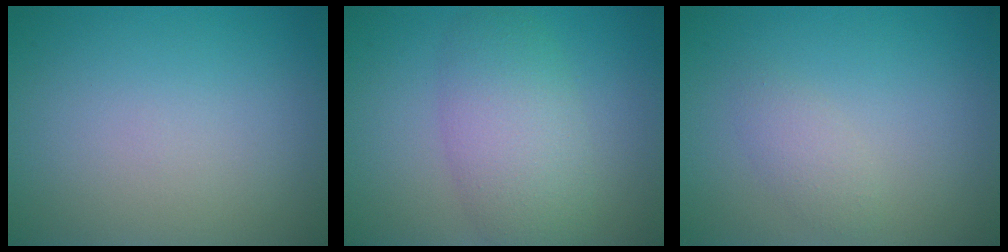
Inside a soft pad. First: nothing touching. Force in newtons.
{"total": 5.2, "press": 5.2, "slide": 0.4}
{"total": 1.5, "press": 1.5, "slide": 0.1}